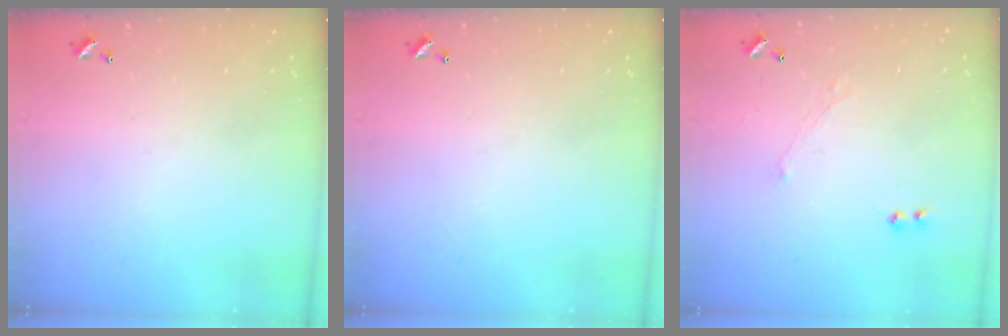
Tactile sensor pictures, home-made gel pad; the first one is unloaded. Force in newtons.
{"total": 0.0}
{"total": 1.0, "press": 0.9, "slide": 0.5}